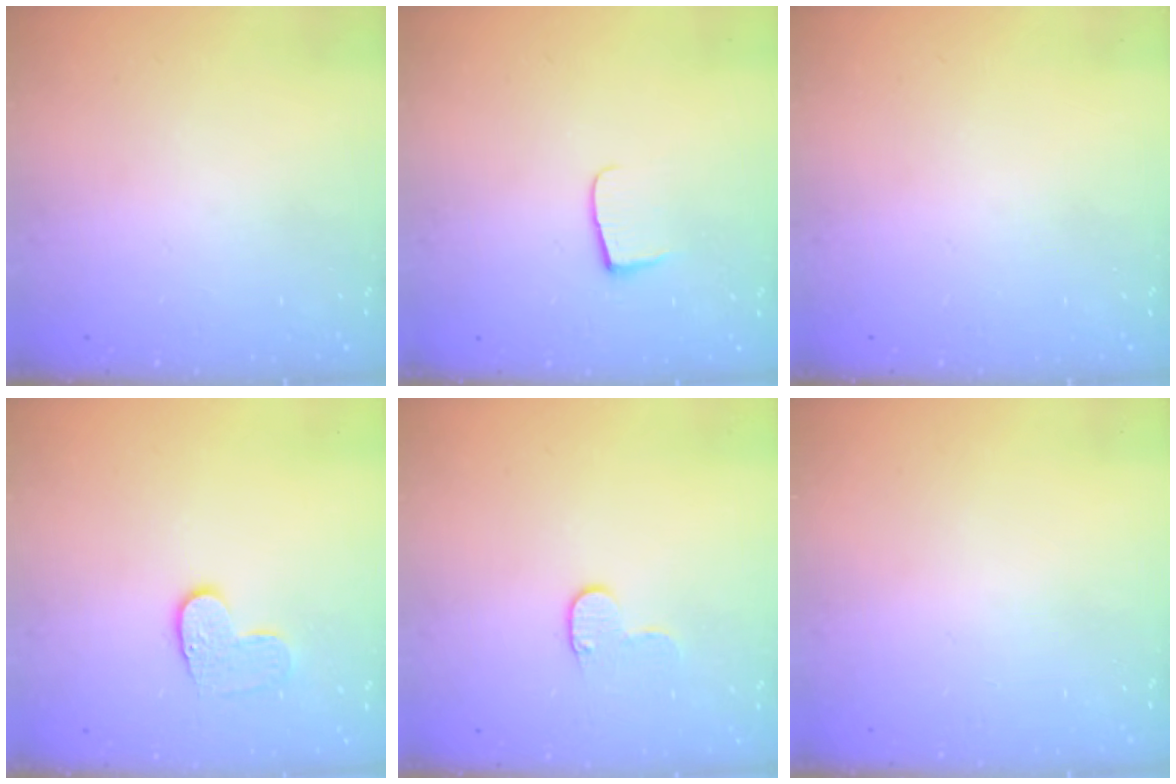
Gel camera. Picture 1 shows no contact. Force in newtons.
{"total": 5.2, "press": 5.2, "slide": 0.7}
{"total": 0.0}
{"total": 6.4, "press": 6.4, "slide": 0.4}
{"total": 5.1, "press": 5.1, "slide": 0.5}
{"total": 0.6, "press": 0.6, "slide": 0.2}